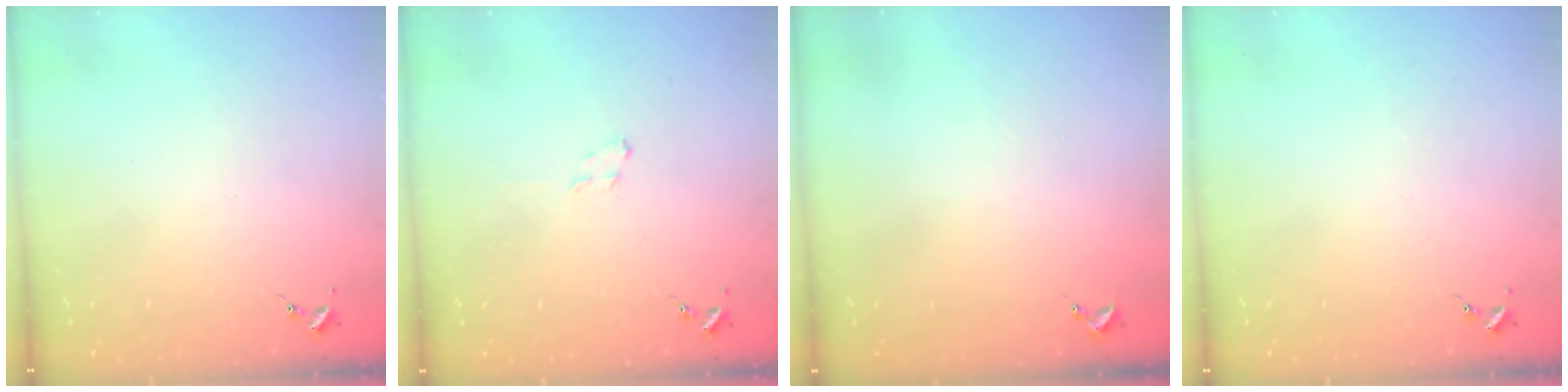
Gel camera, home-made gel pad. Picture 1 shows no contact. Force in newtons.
{"total": 3.9, "press": 3.9, "slide": 0.5}
{"total": 0.9, "press": 0.9, "slide": 0.0}
{"total": 0.0}